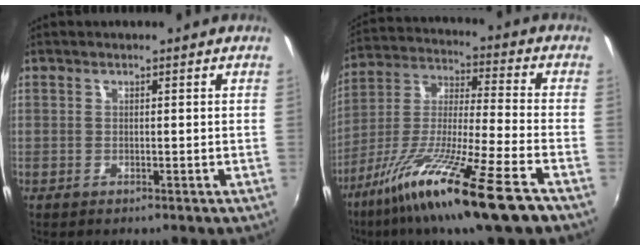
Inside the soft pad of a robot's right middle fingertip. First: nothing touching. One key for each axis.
{"total": 19.8, "fx": -12.4, "fy": 0.8, "fz": 15.4, "tx": -0.292, "ty": -0.050, "tz": -0.222}